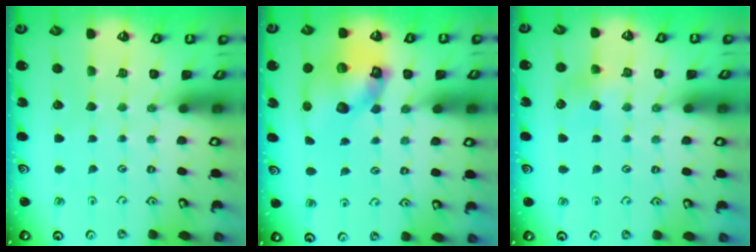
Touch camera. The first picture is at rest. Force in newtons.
{"total": 13.7, "press": 13.5, "slide": 2.1}
{"total": 5.9, "press": 5.9, "slide": 0.5}